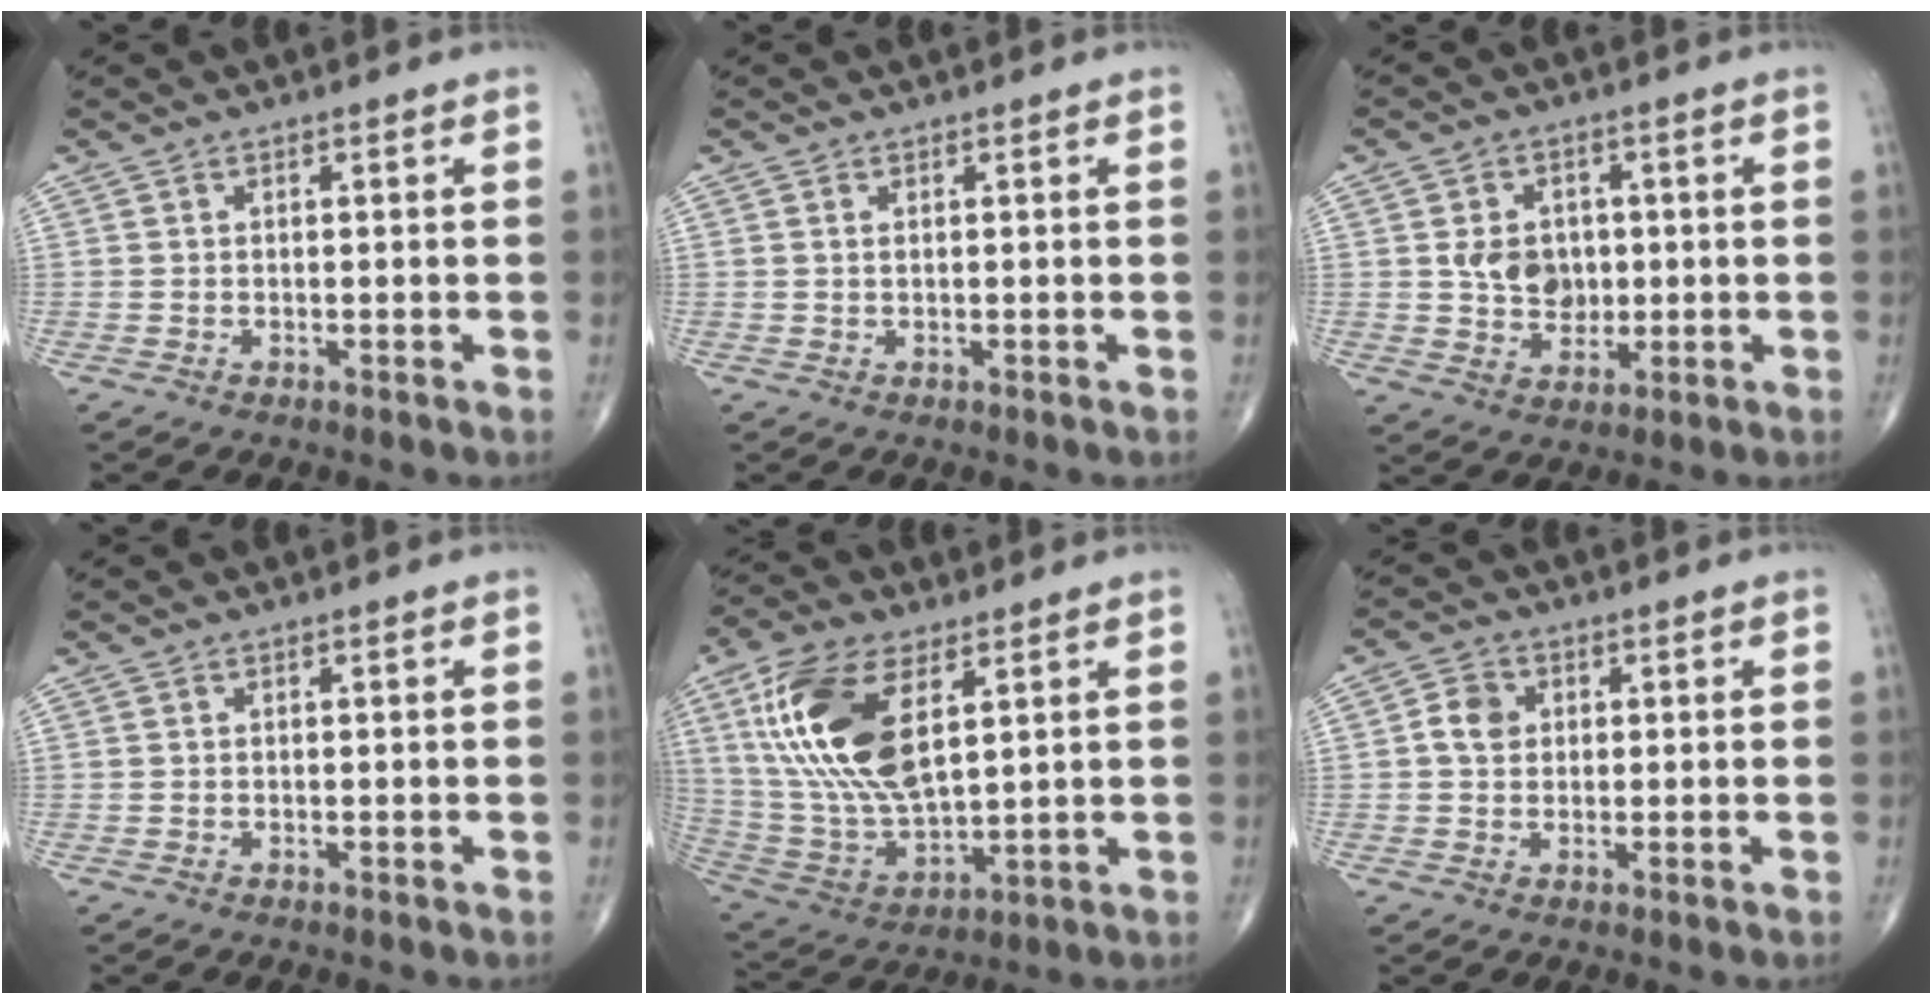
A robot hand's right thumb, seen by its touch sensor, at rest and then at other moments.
{"total": 0.6, "force": [0.2, 0.2, 0.5], "torque": [-0.012, 0.003, 0.004]}
{"total": 7.5, "force": [0.7, 6.0, 4.3], "torque": [-0.044, -0.005, 0.016]}
{"total": 0.0}
{"total": 19.9, "force": [6.7, 9.5, 16.1], "torque": [-0.324, -0.023, 0.131]}
{"total": 4.2, "force": [0.6, 3.5, 2.2], "torque": [-0.030, 0.006, 0.005]}